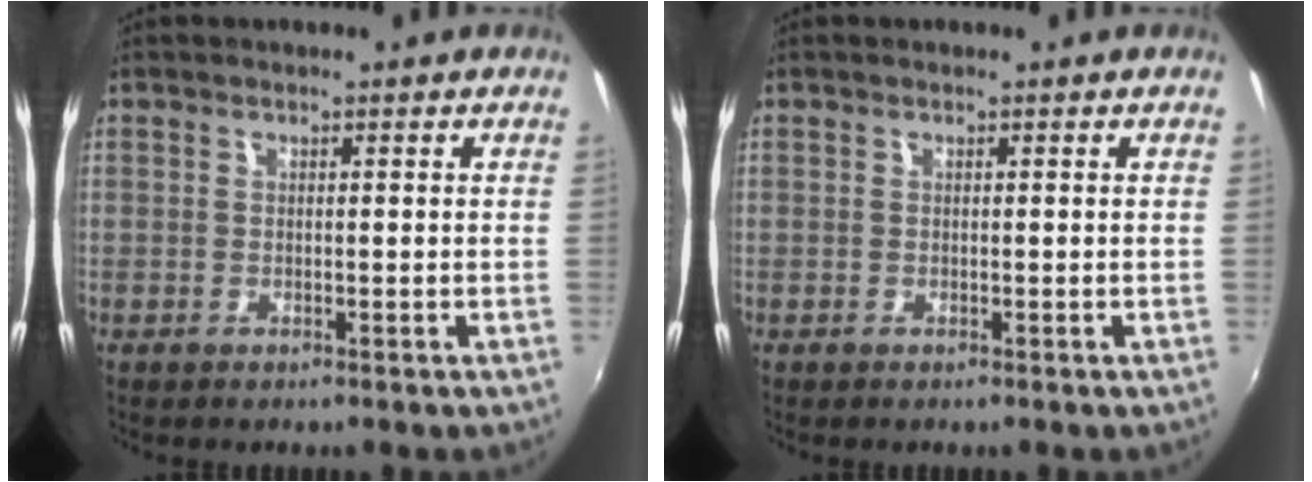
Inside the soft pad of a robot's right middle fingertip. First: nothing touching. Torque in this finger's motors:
{"motor_torque": [0.00, 0.00, 0.00, 0.00]}